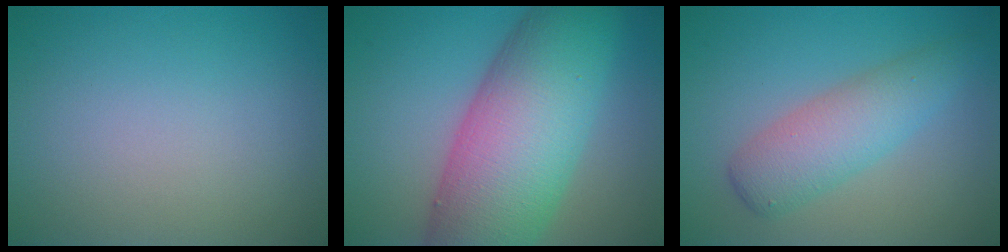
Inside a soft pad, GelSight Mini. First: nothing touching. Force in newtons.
{"total": 13.7, "press": 13.7, "slide": 0.3}
{"total": 4.5, "press": 4.5, "slide": 0.1}